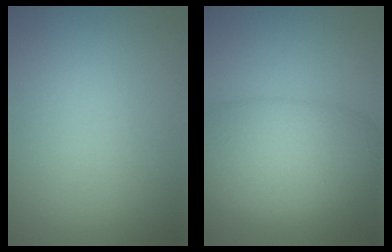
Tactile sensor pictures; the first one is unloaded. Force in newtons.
{"total": 8.3, "press": 8.3, "slide": 0.2}